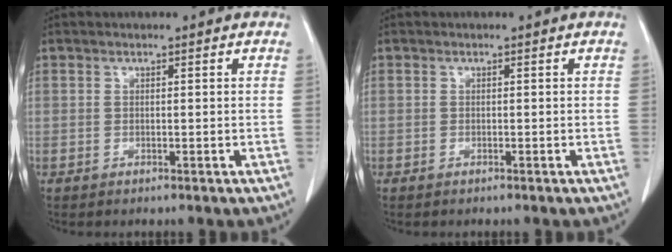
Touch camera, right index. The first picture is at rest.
{"total": 0.0}